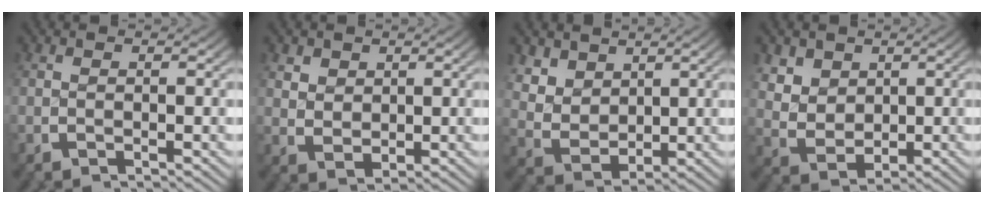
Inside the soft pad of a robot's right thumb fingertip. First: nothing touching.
{"total": 2.8, "force": [0.8, 2.3, 1.3], "torque": [-0.025, -0.018, 0.028]}
{"total": 6.8, "force": [1.3, 5.5, 3.8], "torque": [-0.101, -0.035, 0.035]}
{"total": 5.9, "force": [0.6, 4.9, 3.3], "torque": [-0.087, -0.039, 0.031]}